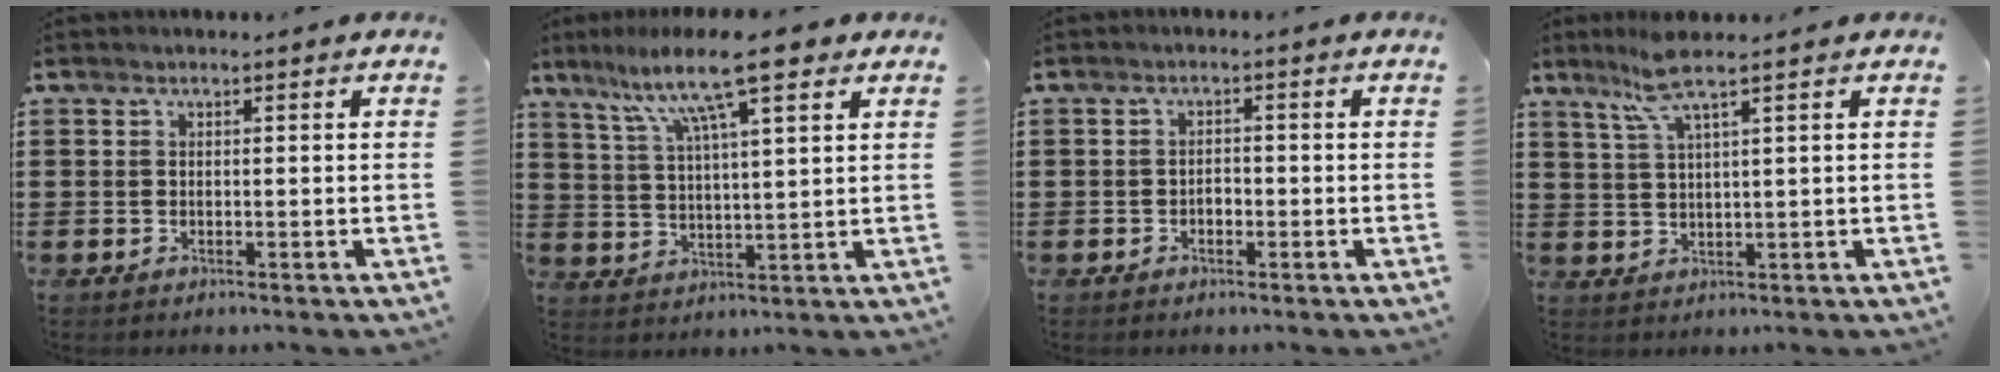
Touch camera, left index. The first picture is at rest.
{"total": 12.1, "force": [8.2, 2.0, 8.7], "torque": [-0.171, -0.018, 0.138]}
{"total": 1.4, "force": [-0.6, 0.8, 0.9], "torque": [-0.021, 0.002, -0.013]}
{"total": 5.9, "force": [3.8, 0.1, 4.5], "torque": [-0.106, 0.002, 0.065]}